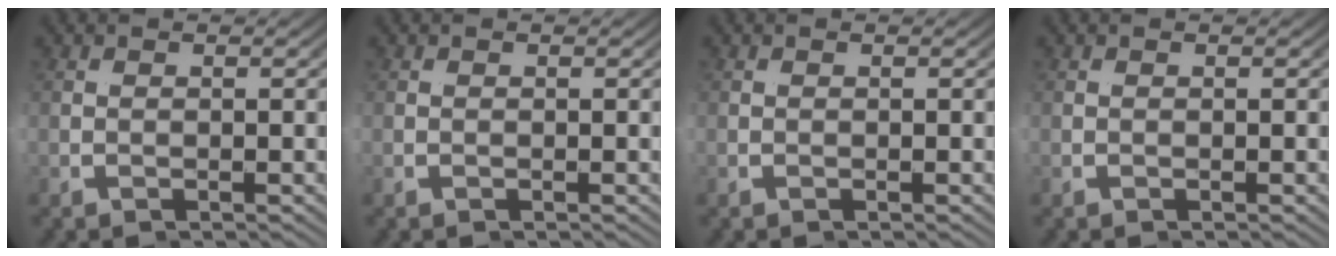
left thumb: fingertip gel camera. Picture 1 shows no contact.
{"total": 0.0}
{"total": 0.0}
{"total": 0.0}